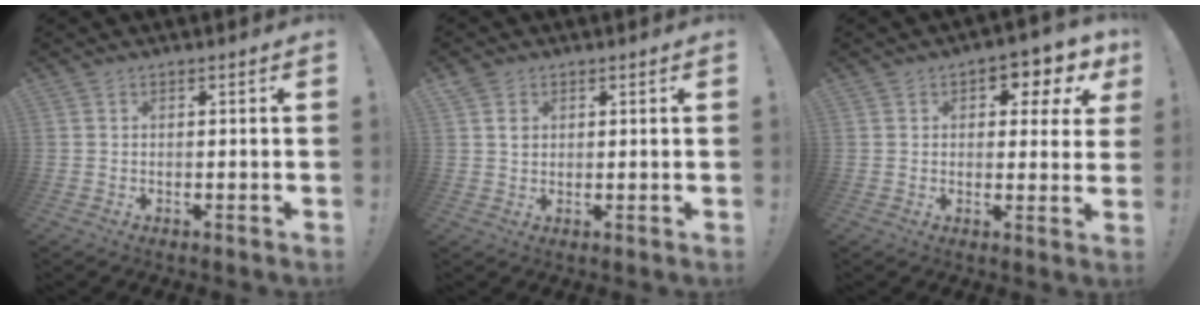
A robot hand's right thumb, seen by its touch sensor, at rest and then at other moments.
{"total": 2.4, "force": [0.9, 1.9, 1.1], "torque": [-0.010, -0.003, 0.015]}
{"total": 6.3, "force": [3.0, 3.6, 4.2], "torque": [-0.047, -0.018, 0.048]}